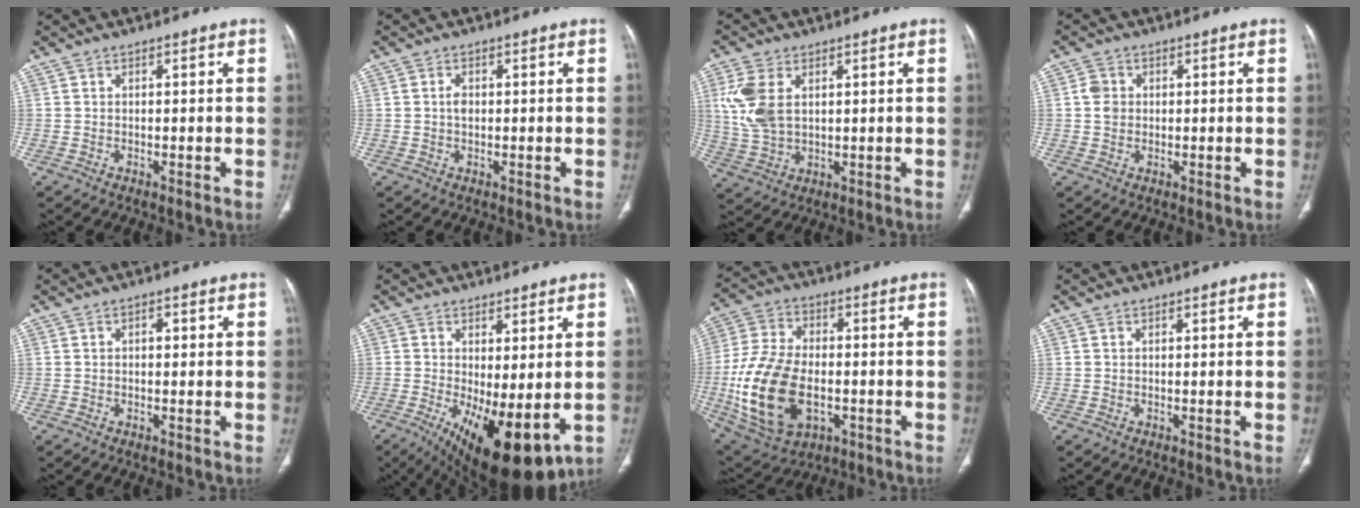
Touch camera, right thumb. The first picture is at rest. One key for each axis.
{"total": 1.8, "fx": 0.1, "fy": 1.2, "fz": 1.3, "tx": -0.023, "ty": 0.002, "tz": 0.002}
{"total": 9.0, "fx": 2.5, "fy": 5.5, "fz": 6.7, "tx": -0.151, "ty": -0.003, "tz": 0.058}
{"total": 3.0, "fx": 0.4, "fy": 2.6, "fz": 1.5, "tx": -0.017, "ty": 0.002, "tz": 0.006}
{"total": 1.3, "fx": 0.2, "fy": 0.8, "fz": 1.0, "tx": -0.014, "ty": 0.005, "tz": 0.000}
{"total": 14.7, "fx": -3.8, "fy": 5.8, "fz": 13.0, "tx": -0.201, "ty": -0.026, "tz": -0.037}
{"total": 19.8, "fx": -3.8, "fy": 12.1, "fz": 15.2, "tx": -0.298, "ty": 0.004, "tz": -0.054}
{"total": 0.0}